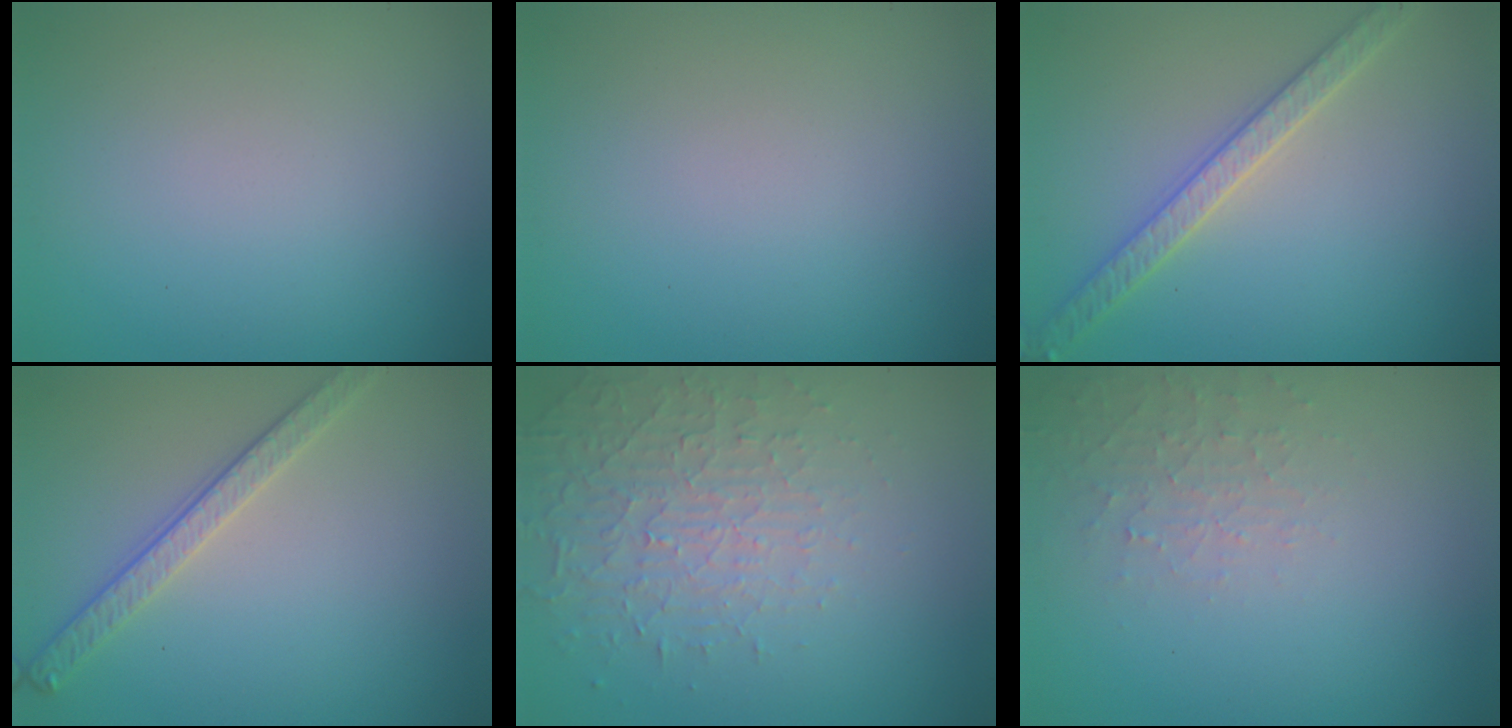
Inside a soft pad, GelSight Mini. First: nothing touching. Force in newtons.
{"total": 0.0}
{"total": 3.8, "press": 3.7, "slide": 0.8}
{"total": 2.8, "press": 2.7, "slide": 0.8}
{"total": 4.5, "press": 3.1, "slide": 3.4}
{"total": 2.1, "press": 2.0, "slide": 0.5}